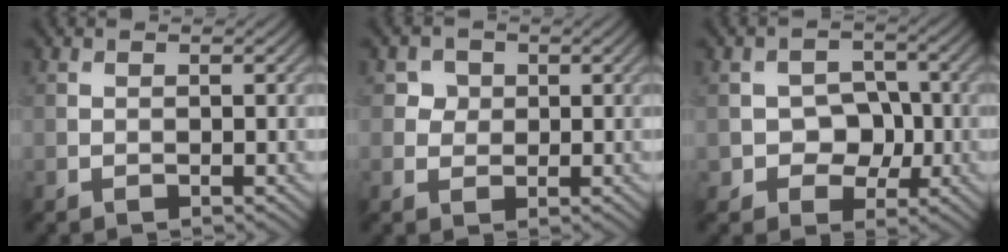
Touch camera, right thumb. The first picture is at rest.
{"total": 2.5, "force": [0.8, 2.3, 0.7], "torque": [-0.017, -0.008, 0.019]}
{"total": 5.0, "force": [-1.1, 4.1, 2.6], "torque": [-0.036, -0.002, -0.028]}